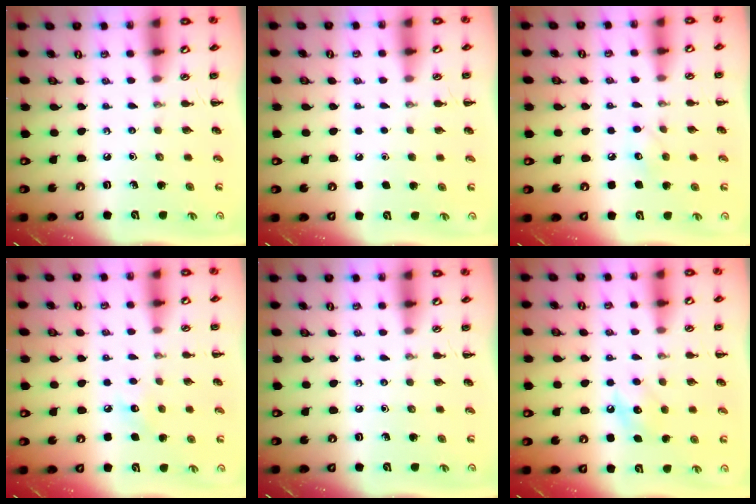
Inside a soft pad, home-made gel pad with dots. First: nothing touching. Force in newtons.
{"total": 1.8, "press": 1.8, "slide": 0.1}
{"total": 6.6, "press": 6.4, "slide": 1.5}
{"total": 6.3, "press": 6.1, "slide": 1.7}
{"total": 0.0}
{"total": 8.1, "press": 7.9, "slide": 1.4}